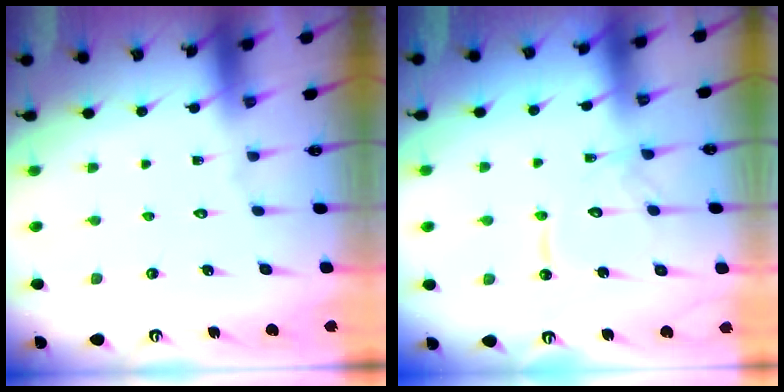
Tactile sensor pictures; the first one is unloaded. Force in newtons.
{"total": 10.9, "press": 10.9, "slide": 1.1}